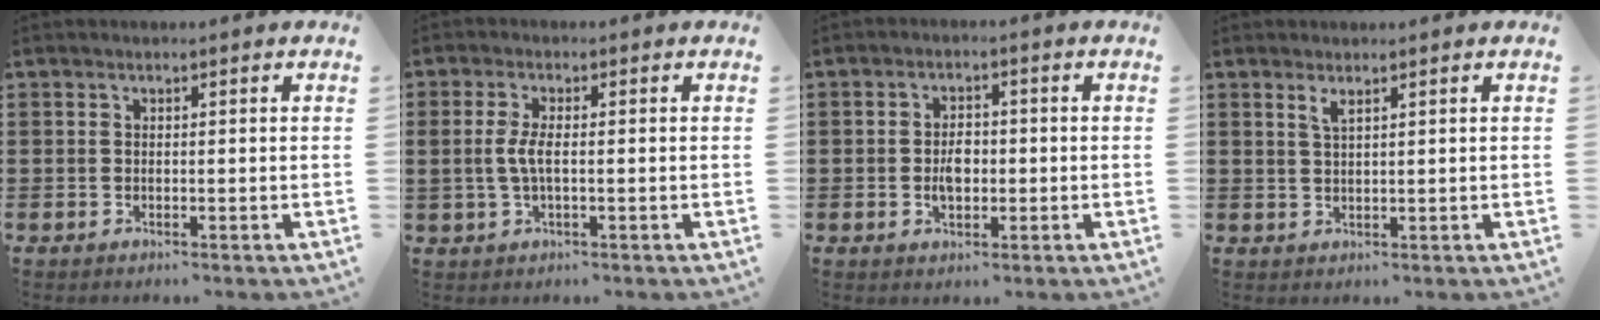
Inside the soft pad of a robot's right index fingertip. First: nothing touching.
{"total": 3.5, "force": [-0.3, 1.1, 3.3], "torque": [-0.083, -0.005, -0.013]}
{"total": 3.4, "force": [-0.4, 2.0, 2.6], "torque": [-0.042, 0.003, -0.010]}
{"total": 1.6, "force": [1.1, 0.3, 1.1], "torque": [-0.024, 0.002, 0.019]}